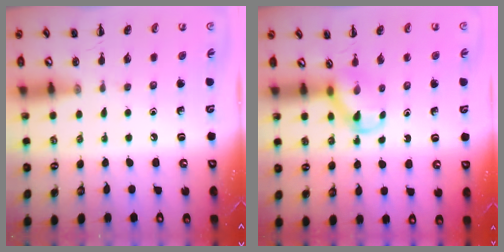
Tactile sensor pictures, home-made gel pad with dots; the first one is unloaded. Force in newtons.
{"total": 3.6, "press": 3.5, "slide": 0.6}